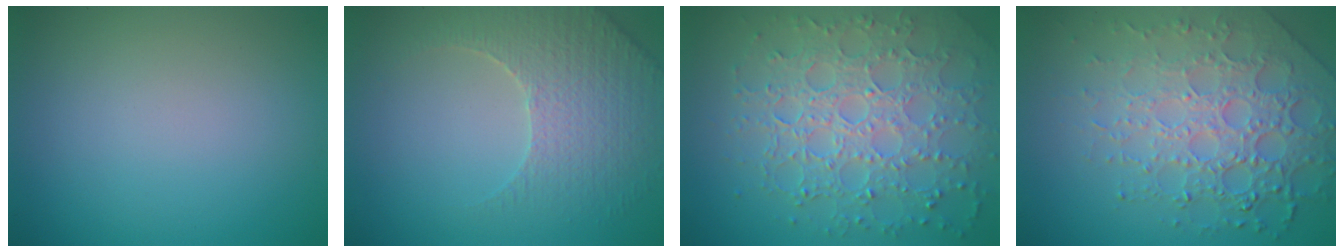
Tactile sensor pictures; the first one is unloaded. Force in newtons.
{"total": 3.8, "press": 3.7, "slide": 0.9}
{"total": 8.0, "press": 5.7, "slide": 5.6}
{"total": 8.0, "press": 5.5, "slide": 5.9}